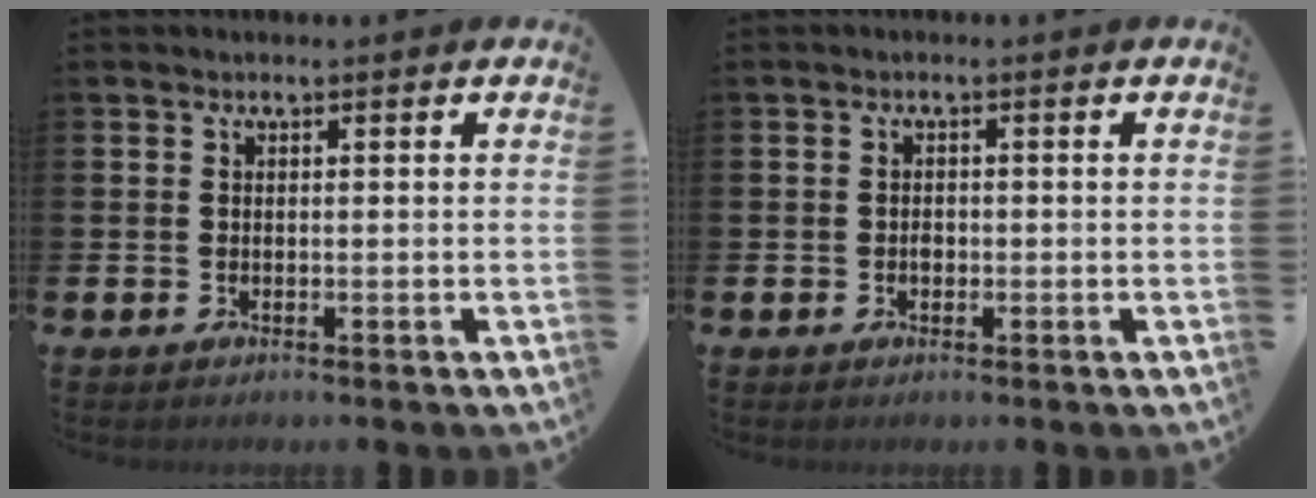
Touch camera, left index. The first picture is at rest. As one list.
[{"total": 1.0, "force": [-0.2, 0.8, 0.6], "torque": [-0.011, 0.004, -0.006]}]